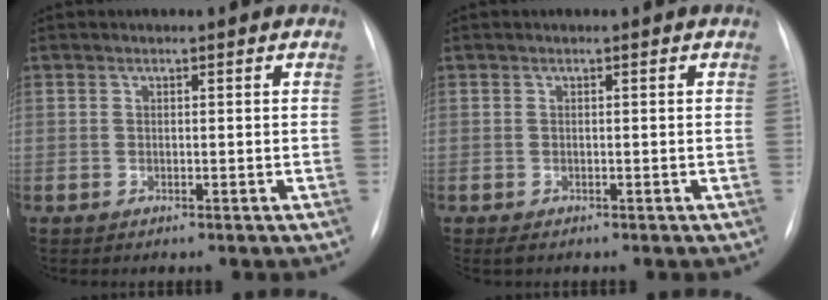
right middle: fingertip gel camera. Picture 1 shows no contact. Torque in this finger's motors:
{"motor_torque": [0.55, -0.46, 0.00, 0.01]}